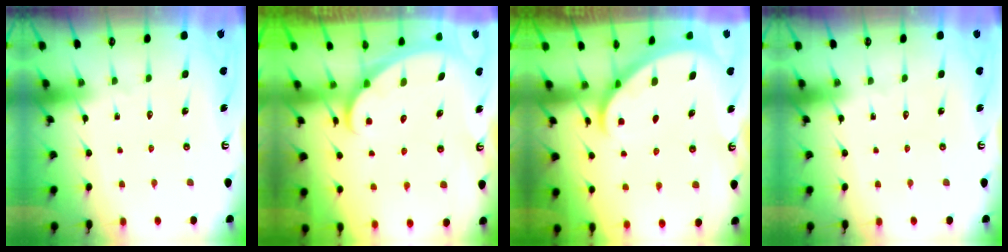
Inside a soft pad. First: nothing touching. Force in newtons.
{"total": 2.2, "press": 2.2, "slide": 0.1}
{"total": 2.0, "press": 2.0, "slide": 0.1}
{"total": 0.0}